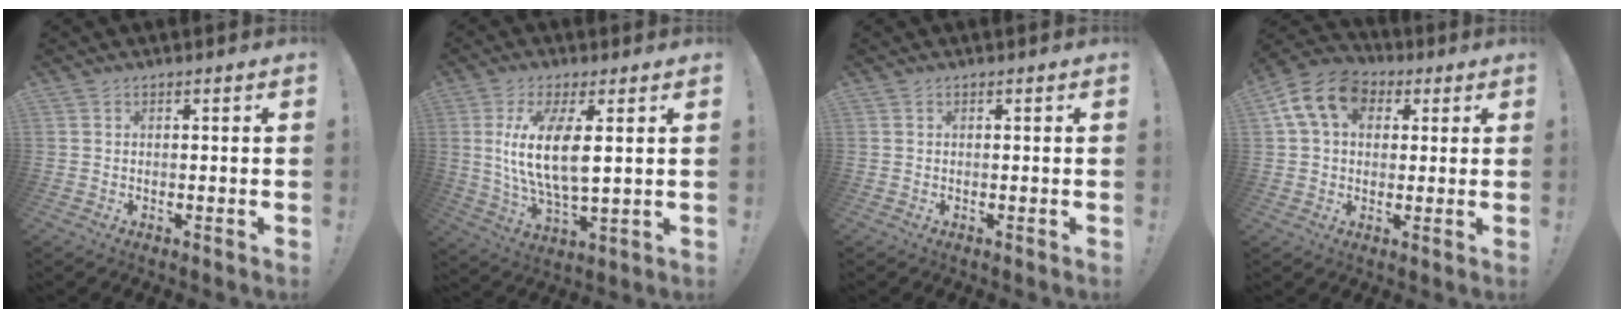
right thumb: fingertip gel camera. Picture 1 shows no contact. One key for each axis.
{"total": 14.3, "fx": 3.0, "fy": 4.9, "fz": 13.1, "tx": -0.246, "ty": -0.020, "tz": 0.043}
{"total": 0.0}
{"total": 13.6, "fx": 4.7, "fy": 9.9, "fz": 8.0, "tx": -0.134, "ty": -0.003, "tz": 0.093}